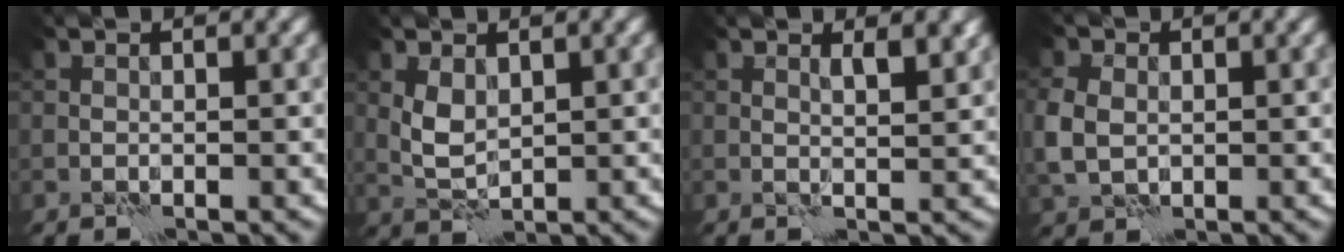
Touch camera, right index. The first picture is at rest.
{"total": 2.4, "force": [0.9, 1.4, 1.6], "torque": [-0.040, 0.000, 0.023]}
{"total": 1.9, "force": [1.2, 0.4, 1.4], "torque": [-0.018, -0.002, 0.022]}
{"total": 3.5, "force": [0.1, 2.9, 2.0], "torque": [-0.058, 0.006, 0.000]}